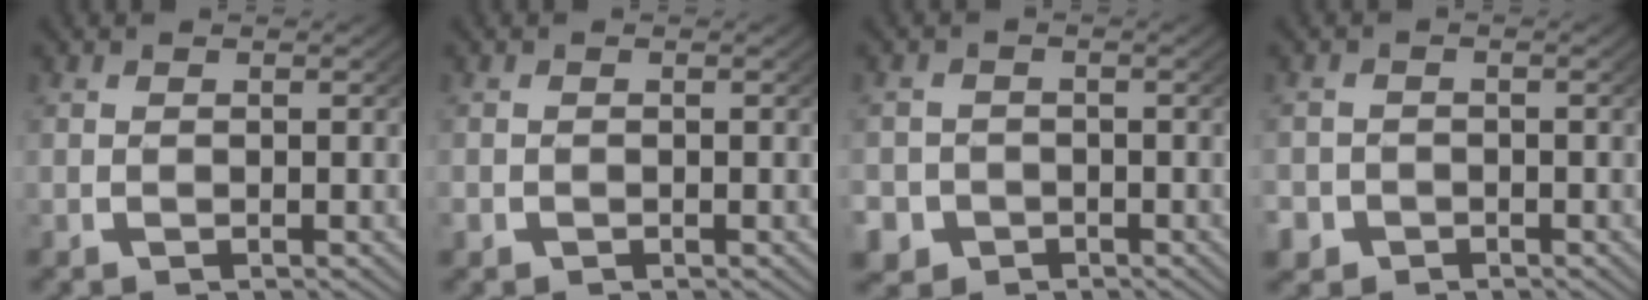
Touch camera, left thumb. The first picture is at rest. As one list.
[{"total": 0.8, "force": [-0.4, 0.7, 0.1], "torque": [-0.007, -0.008, -0.006]}, {"total": 5.3, "force": [-3.0, 4.2, 1.1], "torque": [-0.032, -0.036, -0.041]}, {"total": 3.2, "force": [-2.1, 2.4, 0.2], "torque": [-0.015, -0.025, -0.028]}]